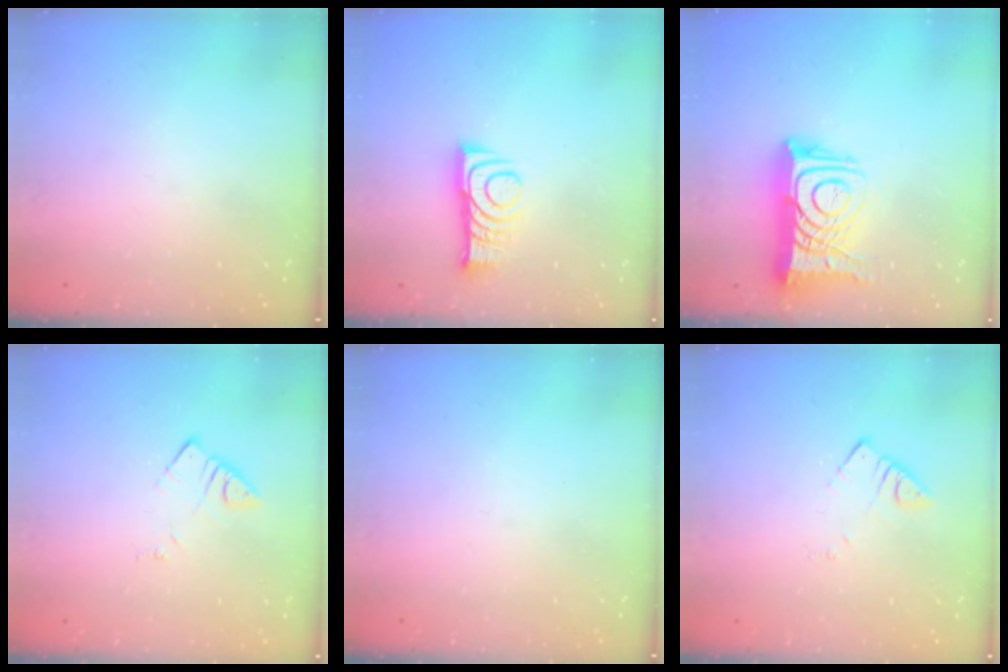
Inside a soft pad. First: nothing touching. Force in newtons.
{"total": 9.3, "press": 9.3, "slide": 0.2}
{"total": 15.5, "press": 15.4, "slide": 1.5}
{"total": 3.5, "press": 3.5, "slide": 0.4}
{"total": 0.0}
{"total": 2.8, "press": 2.7, "slide": 0.3}